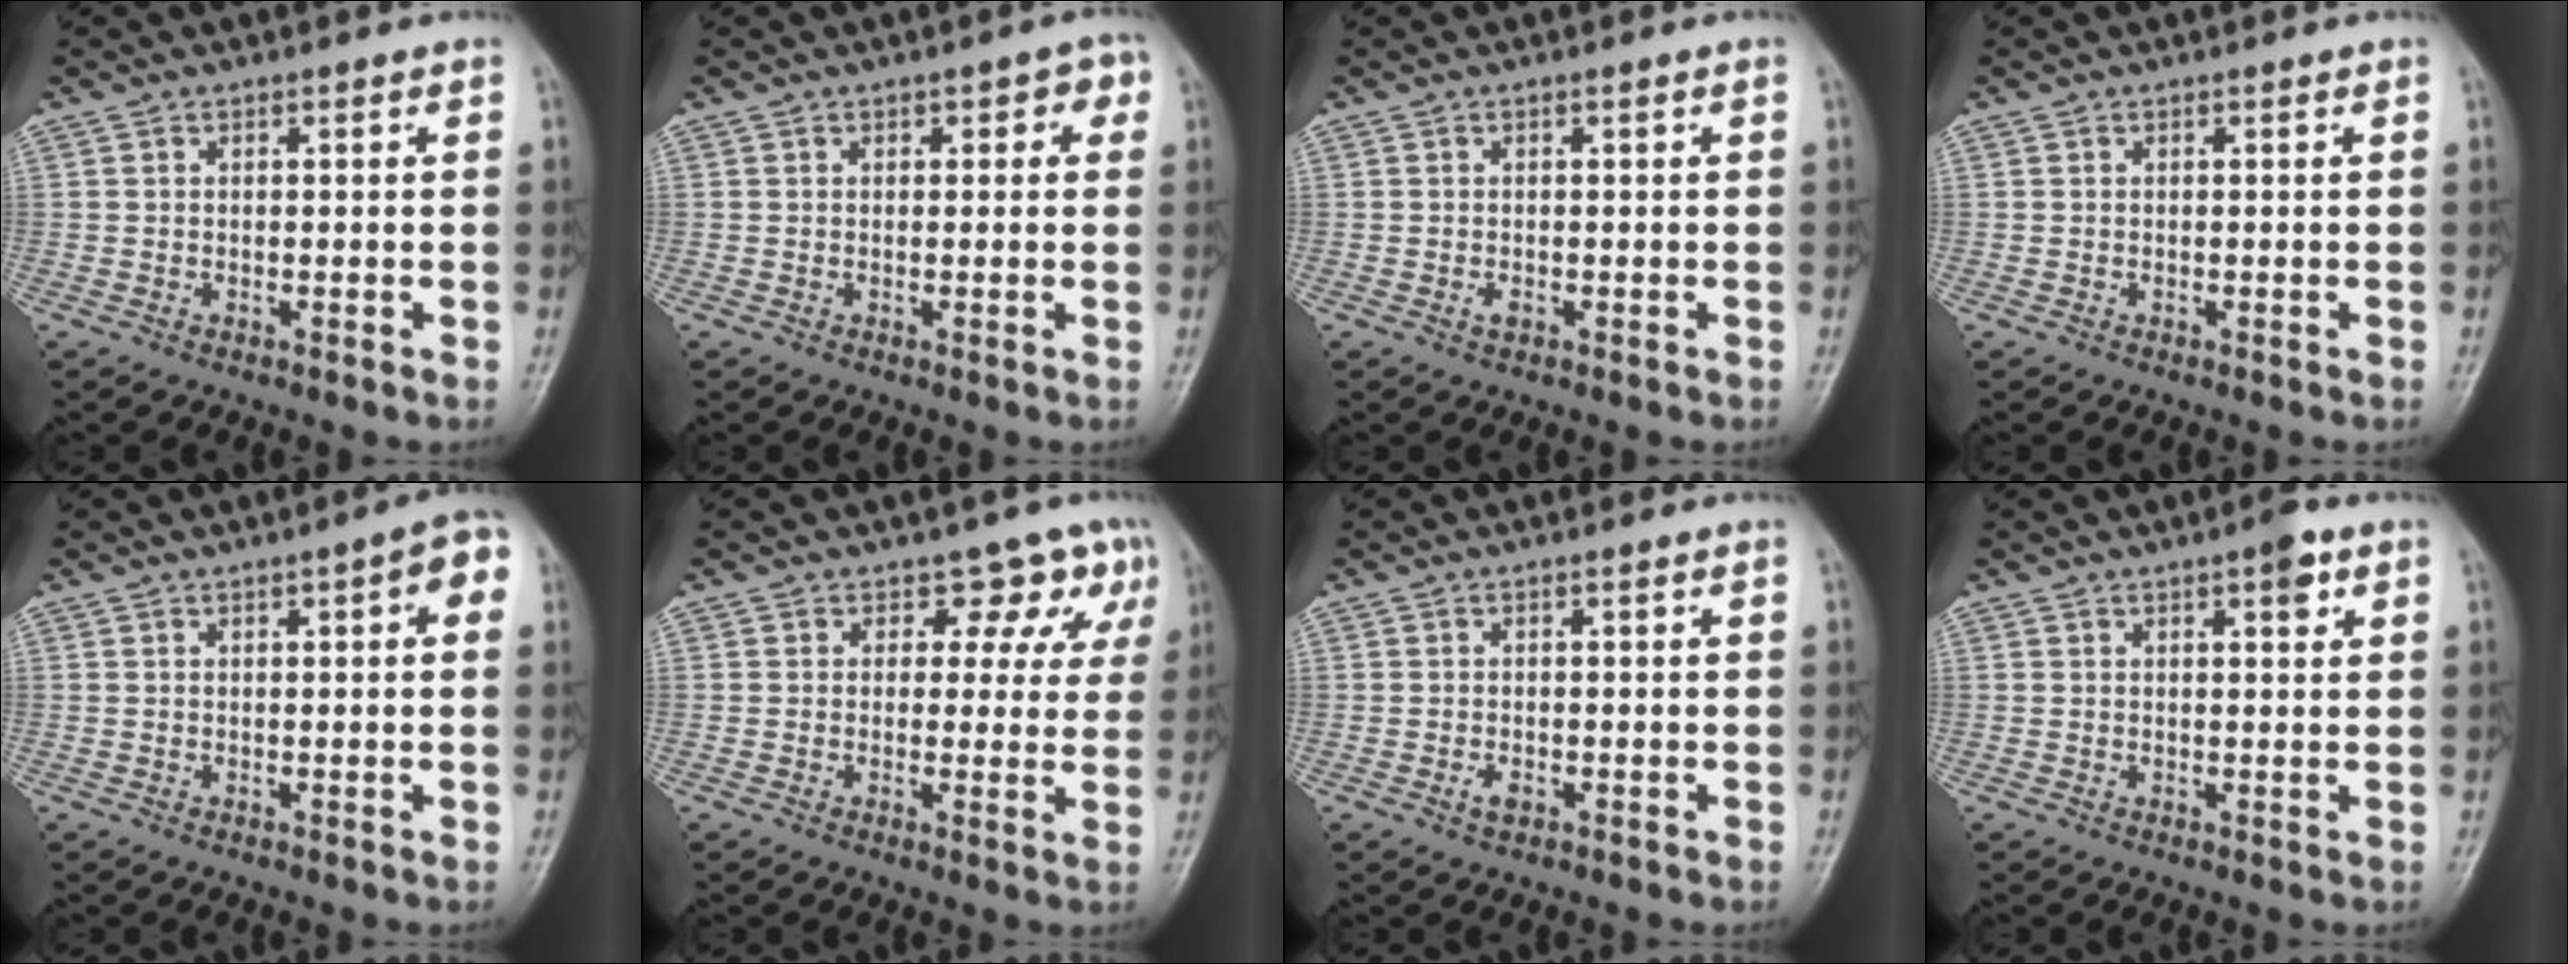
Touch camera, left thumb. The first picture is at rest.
{"total": 3.1, "force": [1.0, 1.8, 2.3], "torque": [-0.005, 0.003, 0.006]}
{"total": 1.1, "force": [-0.3, 0.5, 0.8], "torque": [-0.015, 0.001, -0.005]}
{"total": 0.0}
{"total": 5.2, "force": [1.6, 1.6, 4.7], "torque": [-0.049, 0.009, 0.013]}
{"total": 6.7, "force": [3.7, 4.7, 3.0], "torque": [0.003, -0.016, 0.032]}
{"total": 1.5, "force": [-0.6, 0.8, 1.2], "torque": [-0.024, 0.002, -0.010]}
{"total": 3.5, "force": [1.8, 1.1, 2.8], "torque": [-0.032, -0.004, 0.021]}